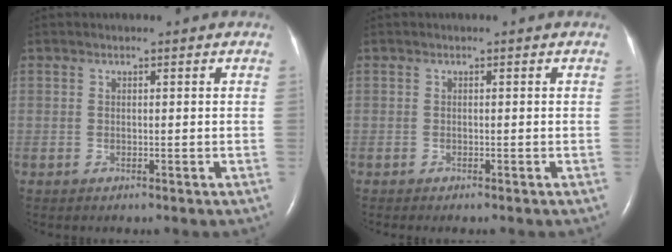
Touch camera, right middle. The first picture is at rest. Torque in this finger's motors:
{"motor_torque": [0.90, -1.24, 0.11, 0.06]}